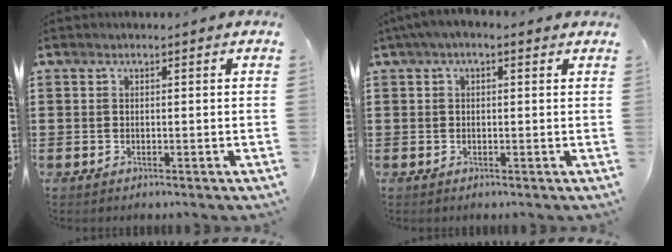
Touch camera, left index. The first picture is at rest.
{"total": 1.7, "force": [0.4, 1.1, 1.2], "torque": [-0.026, 0.007, 0.005]}